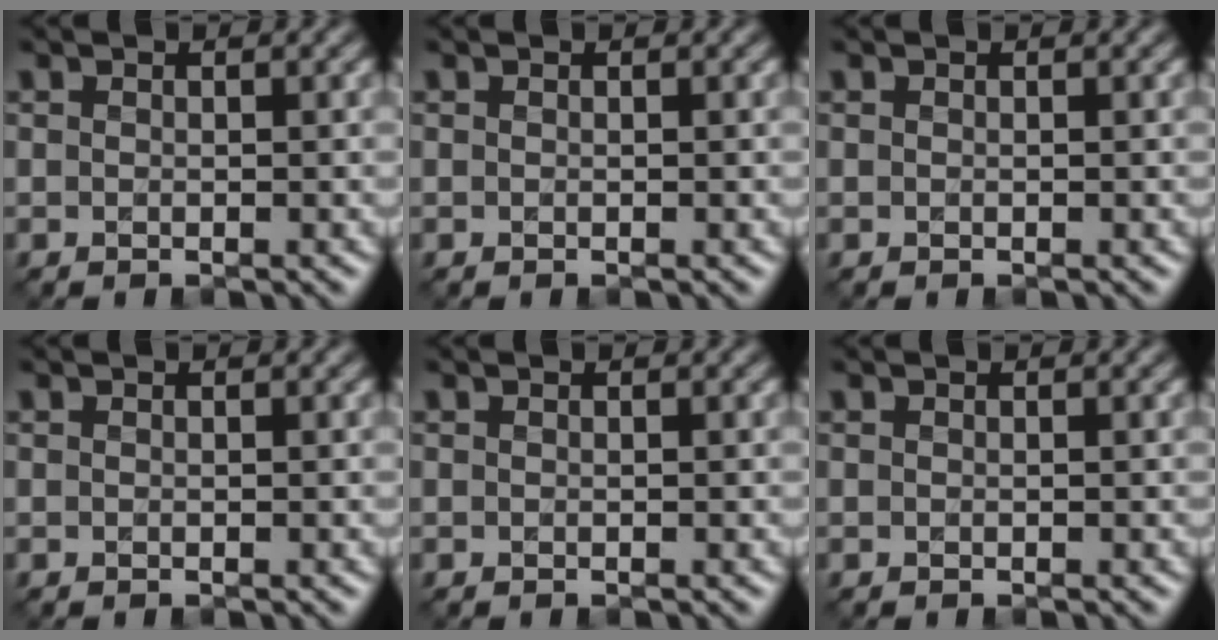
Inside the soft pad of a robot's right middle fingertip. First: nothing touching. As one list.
[{"total": 0.0}, {"total": 0.0}, {"total": 0.0}, {"total": 0.0}, {"total": 0.0}]